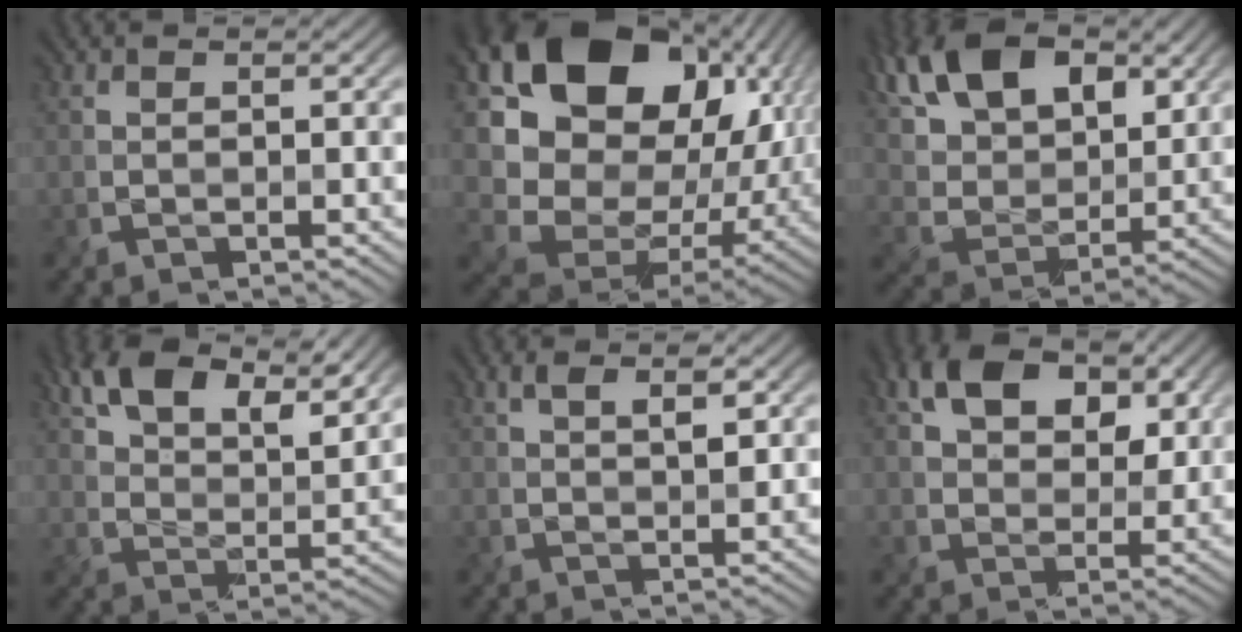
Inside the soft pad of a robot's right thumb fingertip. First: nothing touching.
{"total": 19.6, "force": [4.2, 14.8, 12.1], "torque": [-0.227, -0.047, 0.126]}
{"total": 13.3, "force": [6.3, 7.7, 8.8], "torque": [-0.185, 0.004, 0.108]}
{"total": 10.5, "force": [6.4, 5.3, 6.4], "torque": [-0.132, 0.002, 0.119]}
{"total": 3.0, "force": [1.1, 1.2, 2.6], "torque": [-0.045, 0.002, 0.018]}
{"total": 8.9, "force": [3.4, 5.8, 5.8], "torque": [-0.118, 0.007, 0.053]}